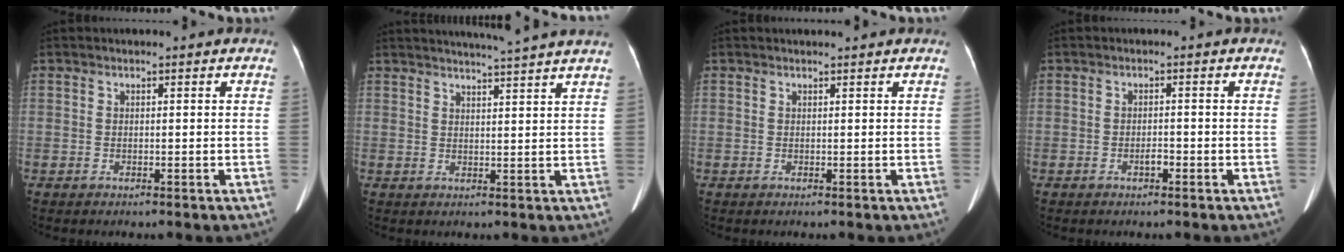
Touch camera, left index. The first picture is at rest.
{"total": 9.3, "force": [8.4, -1.6, 3.6], "torque": [-0.050, 0.001, 0.098]}
{"total": 1.5, "force": [1.5, -0.1, 0.4], "torque": [-0.006, 0.011, 0.023]}
{"total": 1.2, "force": [-0.8, 0.4, 0.8], "torque": [-0.013, 0.002, -0.011]}